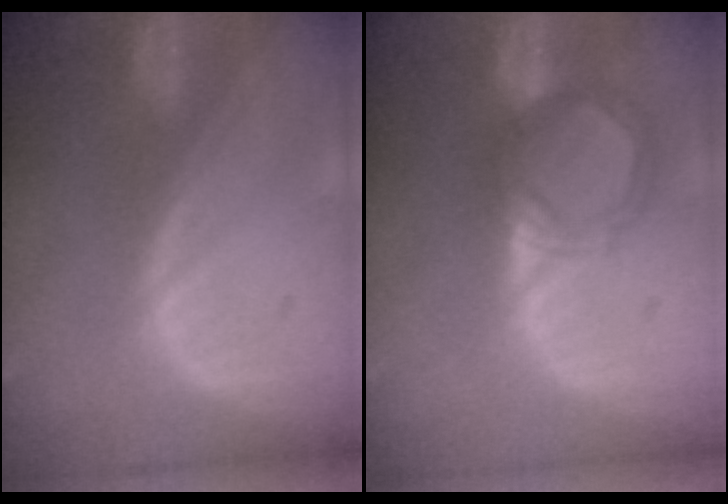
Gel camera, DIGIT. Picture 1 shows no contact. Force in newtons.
{"total": 5.5, "press": 5.2, "slide": 1.8}